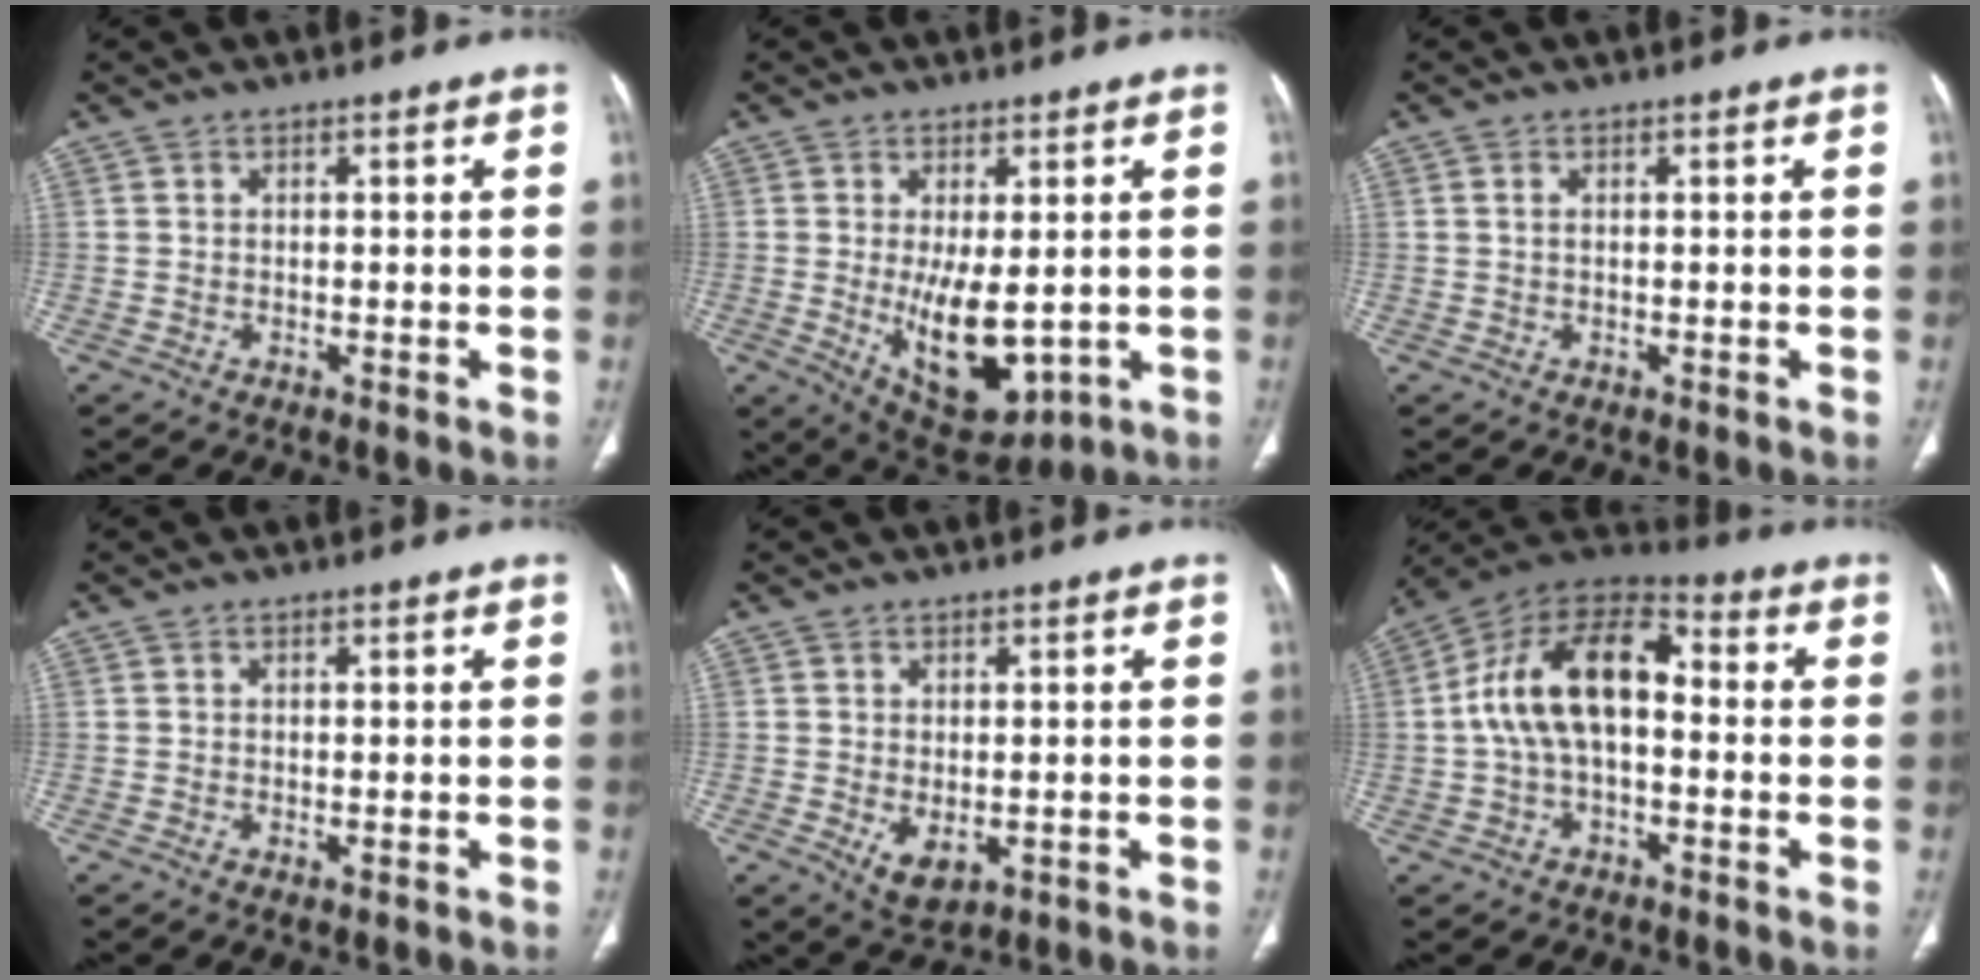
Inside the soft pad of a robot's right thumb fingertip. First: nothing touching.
{"total": 11.7, "force": [-1.3, 5.5, 10.3], "torque": [-0.146, -0.023, 0.006]}
{"total": 0.7, "force": [0.2, 0.4, 0.6], "torque": [-0.015, 0.006, 0.005]}
{"total": 0.5, "force": [-0.1, 0.2, 0.4], "torque": [-0.012, -0.004, -0.001]}
{"total": 4.3, "force": [-0.8, 2.5, 3.3], "torque": [-0.051, -0.006, 0.003]}
{"total": 16.1, "force": [0.2, 9.0, 13.3], "torque": [-0.229, 0.046, -0.008]}